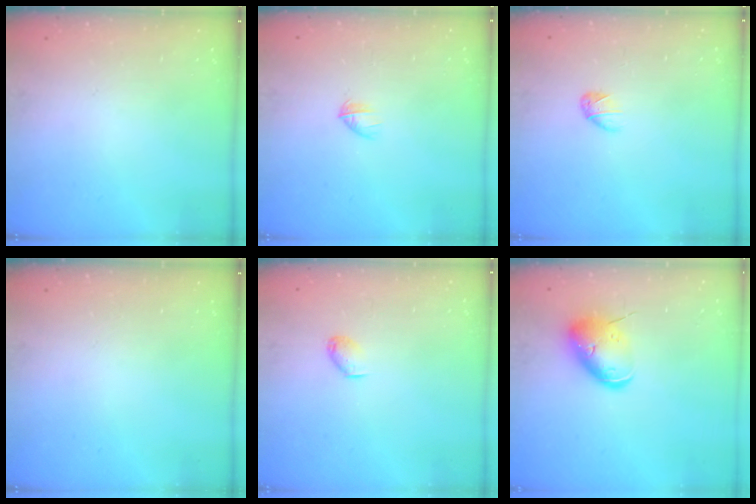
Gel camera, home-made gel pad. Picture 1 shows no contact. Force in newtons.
{"total": 2.8, "press": 2.6, "slide": 0.9}
{"total": 3.2, "press": 3.2, "slide": 0.7}
{"total": 0.0}
{"total": 5.7, "press": 5.6, "slide": 1.2}
{"total": 11.2, "press": 11.0, "slide": 1.9}